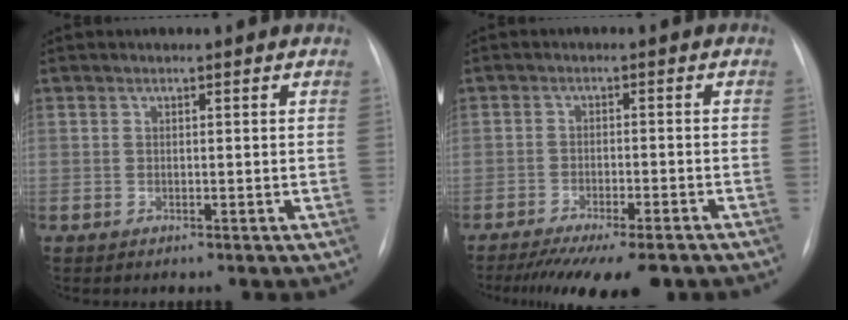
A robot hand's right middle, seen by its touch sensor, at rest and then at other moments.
{"total": 13.6, "force": [-11.1, 2.7, 7.3], "torque": [-0.107, -0.020, -0.158]}